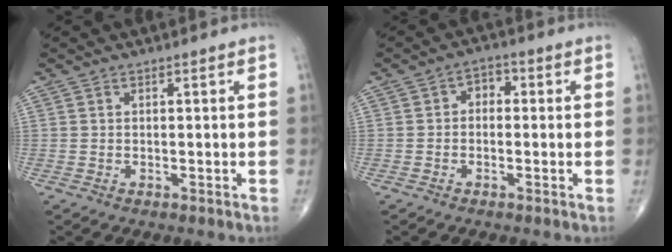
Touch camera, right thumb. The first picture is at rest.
{"total": 3.2, "force": [0.0, 2.4, 2.1], "torque": [-0.012, 0.014, -0.013]}